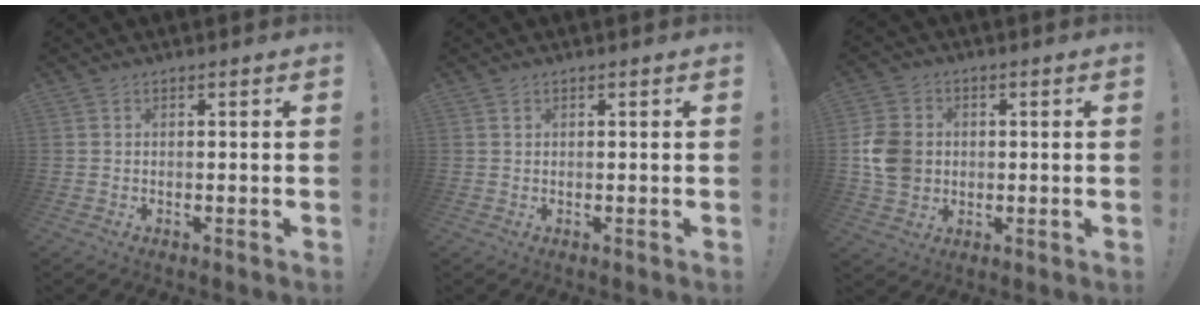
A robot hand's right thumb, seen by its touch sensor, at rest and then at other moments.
{"total": 0.6, "force": [0.3, 0.5, 0.1], "torque": [-0.003, 0.003, 0.005]}
{"total": 10.5, "force": [-0.1, 9.0, 5.3], "torque": [-0.092, 0.008, 0.002]}